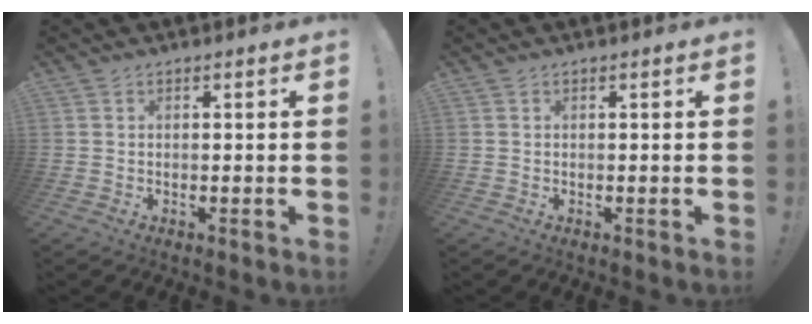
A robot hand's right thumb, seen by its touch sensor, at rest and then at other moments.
{"total": 0.0}